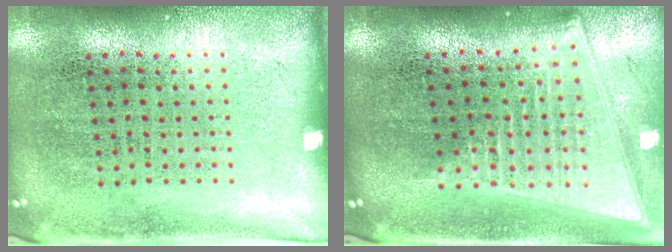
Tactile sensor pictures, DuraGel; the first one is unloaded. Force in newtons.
{"total": 2.1, "press": 1.7, "slide": 1.1}